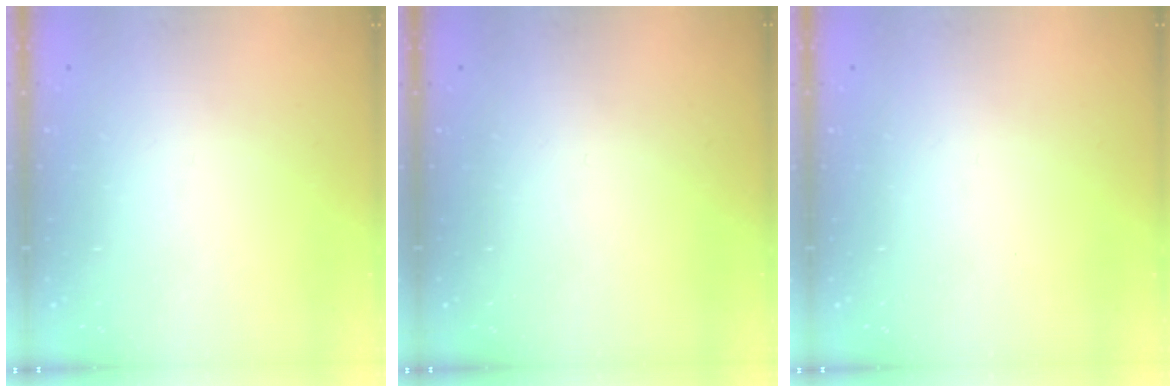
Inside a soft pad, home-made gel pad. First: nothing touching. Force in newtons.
{"total": 0.0}
{"total": 0.0}